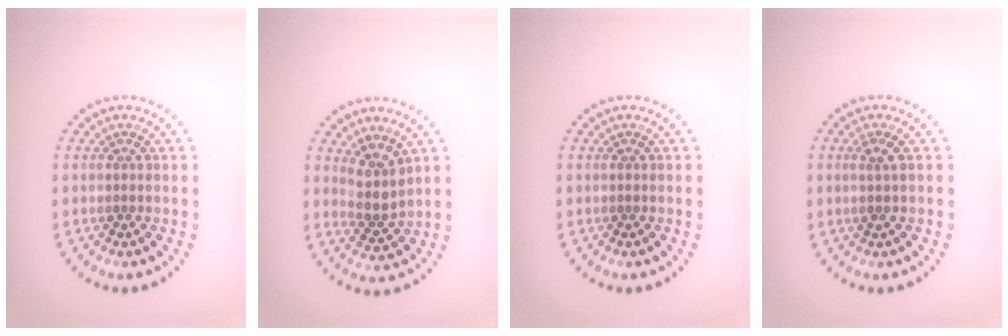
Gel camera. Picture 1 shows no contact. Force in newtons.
{"total": 2.7, "press": 2.1, "slide": 1.7}
{"total": 0.0}
{"total": 1.4, "press": 1.1, "slide": 0.9}